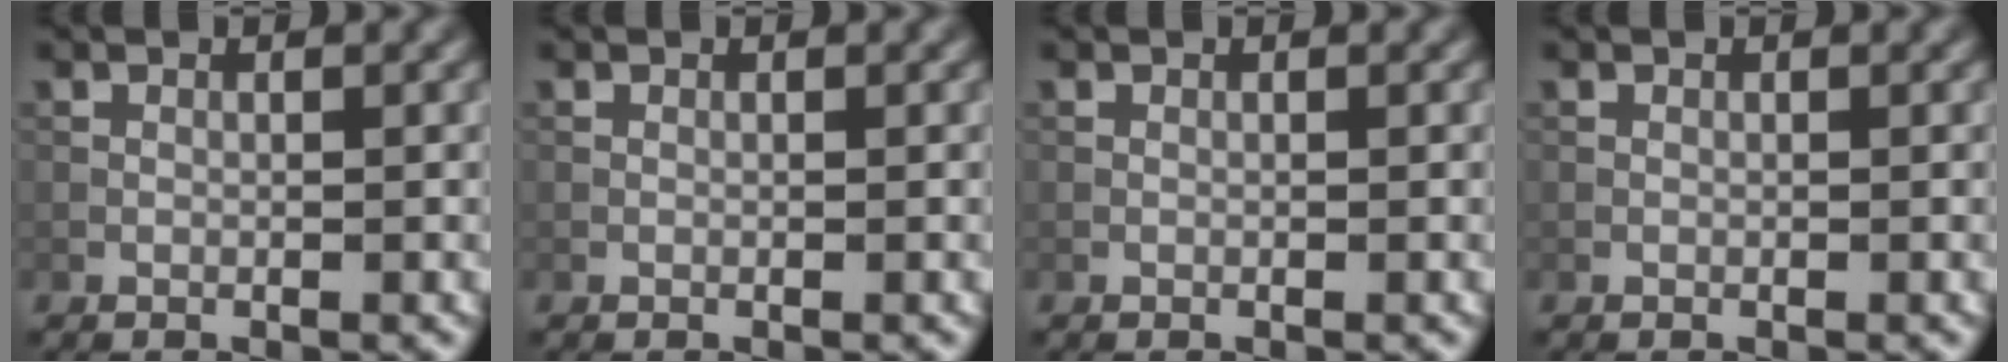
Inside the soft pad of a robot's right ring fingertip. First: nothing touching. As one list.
[{"total": 0.0}, {"total": 0.0}, {"total": 0.0}]